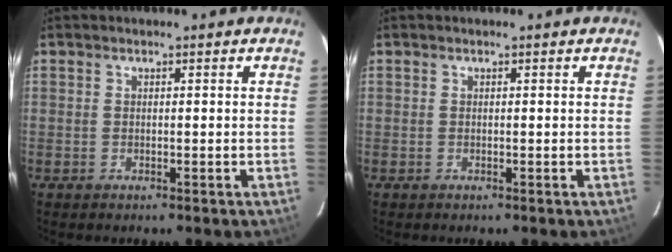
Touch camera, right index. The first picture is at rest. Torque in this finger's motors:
{"motor_torque": [0.00, 0.00, 0.01, 0.00]}